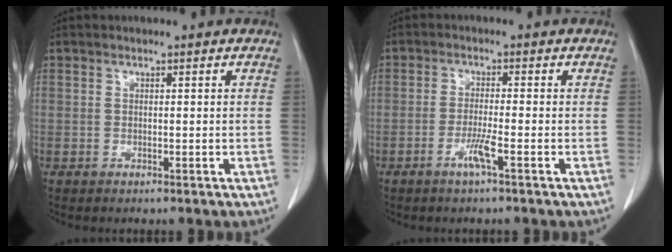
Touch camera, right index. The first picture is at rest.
{"total": 3.2, "force": [-1.6, -0.4, 2.7], "torque": [-0.055, -0.006, -0.034]}